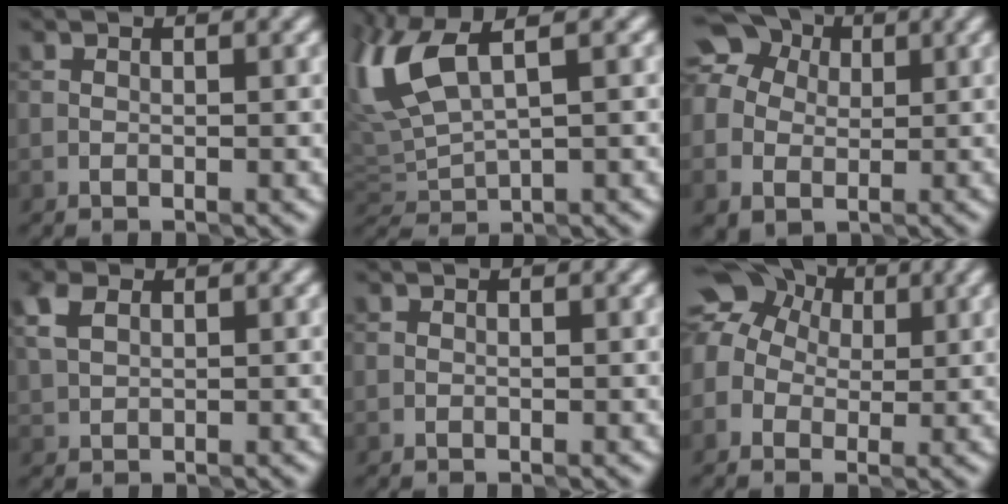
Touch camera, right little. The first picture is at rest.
{"total": 7.0, "force": [2.8, 2.5, 5.9], "torque": [-0.146, 0.025, 0.057]}
{"total": 10.0, "force": [2.0, 8.7, 4.6], "torque": [-0.086, 0.028, 0.007]}
{"total": 2.5, "force": [1.3, 1.6, 1.3], "torque": [-0.033, 0.010, 0.027]}
{"total": 0.0}
{"total": 9.2, "force": [2.7, 7.4, 4.7], "torque": [-0.078, 0.038, 0.006]}